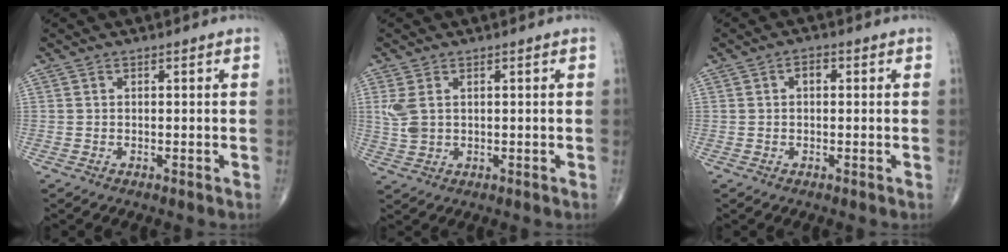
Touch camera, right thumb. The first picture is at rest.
{"total": 4.0, "force": [1.1, 2.6, 2.9], "torque": [-0.074, -0.001, 0.028]}
{"total": 1.9, "force": [0.3, 1.2, 1.4], "torque": [-0.018, 0.008, 0.002]}